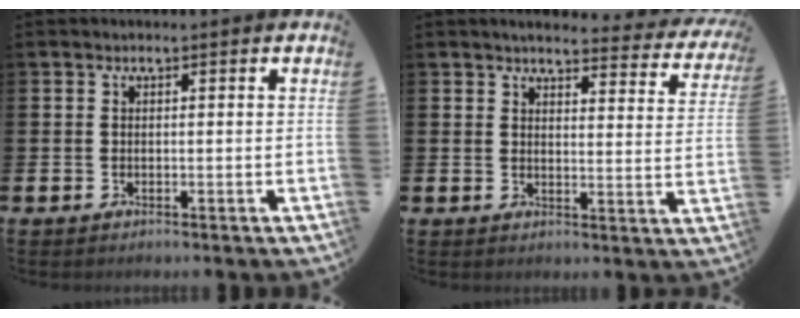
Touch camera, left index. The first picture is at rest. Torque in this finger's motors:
{"motor_torque": [0.59, -1.55, 0.41, 0.05]}